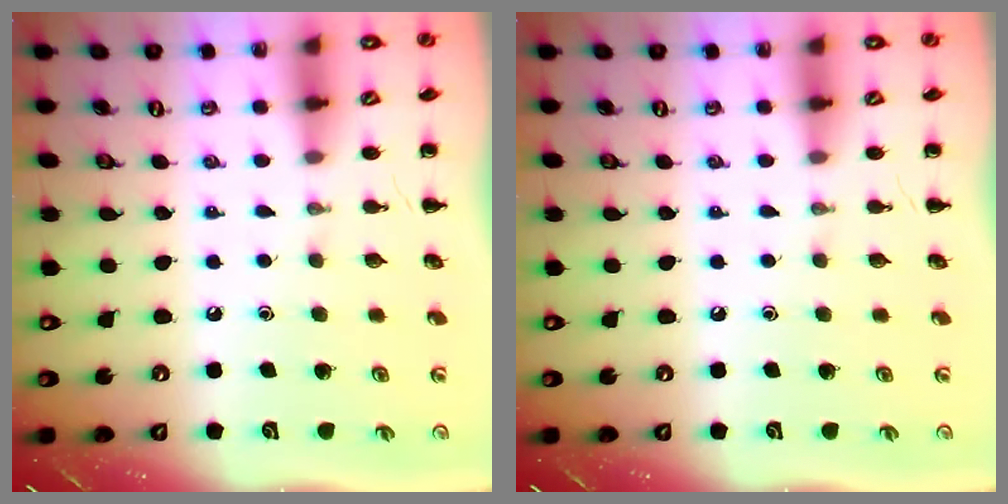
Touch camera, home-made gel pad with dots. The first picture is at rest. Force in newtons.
{"total": 0.0}